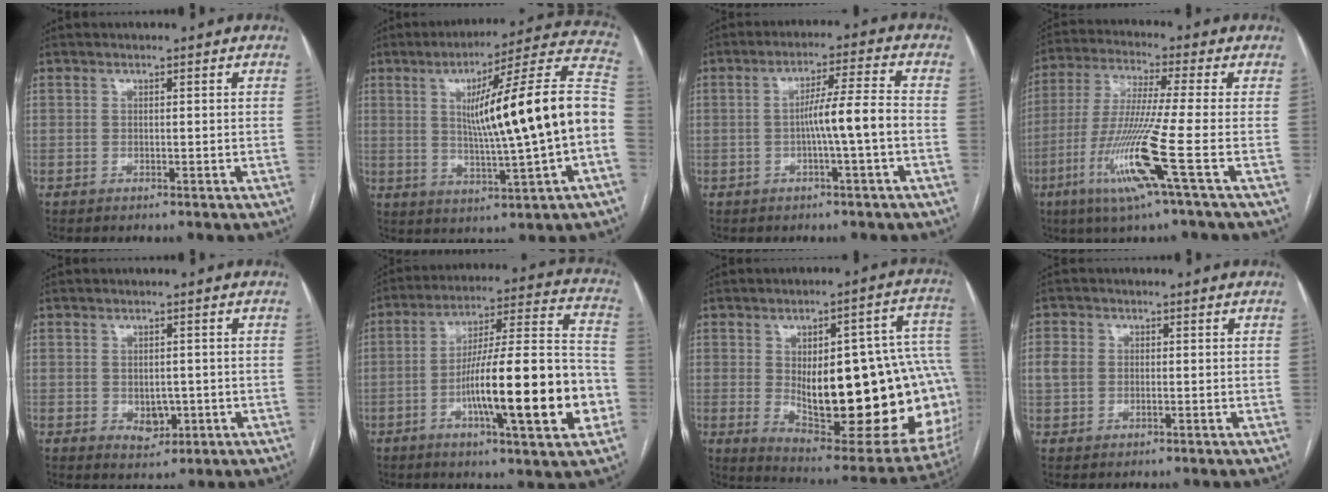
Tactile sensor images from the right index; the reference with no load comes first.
{"total": 20.6, "force": [0.3, 0.1, 20.6], "torque": [-0.278, 0.028, 0.003]}
{"total": 6.8, "force": [-1.4, -0.7, 6.6], "torque": [-0.110, 0.015, -0.022]}
{"total": 13.1, "force": [-5.1, -1.9, 12.0], "torque": [-0.245, -0.027, -0.104]}
{"total": 3.4, "force": [-0.6, 2.4, 2.3], "torque": [-0.030, -0.001, 0.002]}
{"total": 21.4, "force": [-6.0, 2.3, 20.4], "torque": [-0.295, 0.010, -0.090]}
{"total": 30.1, "force": [-1.7, 10.1, 28.4], "torque": [-0.305, 0.023, 0.005]}
{"total": 4.4, "force": [0.2, 3.7, 2.4], "torque": [-0.066, 0.015, 0.005]}